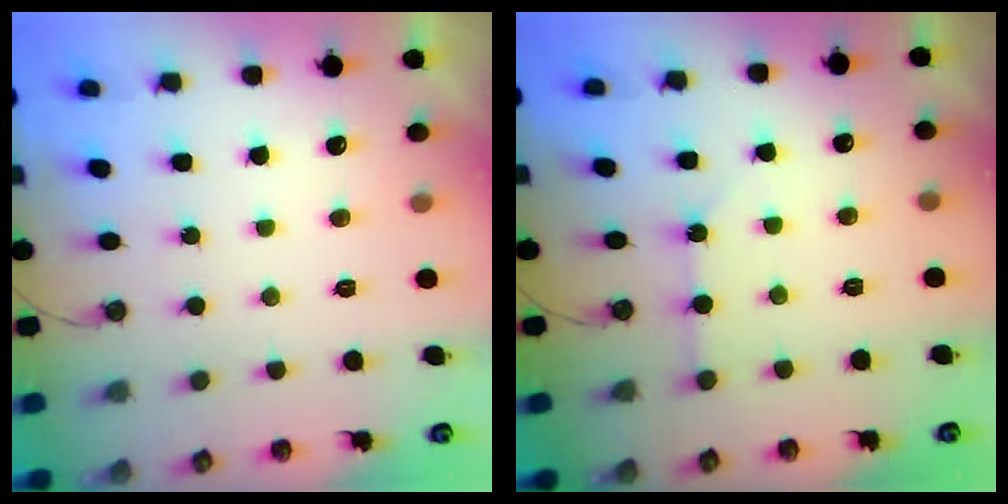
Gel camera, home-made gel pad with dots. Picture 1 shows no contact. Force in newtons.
{"total": 1.2, "press": 1.2, "slide": 0.2}